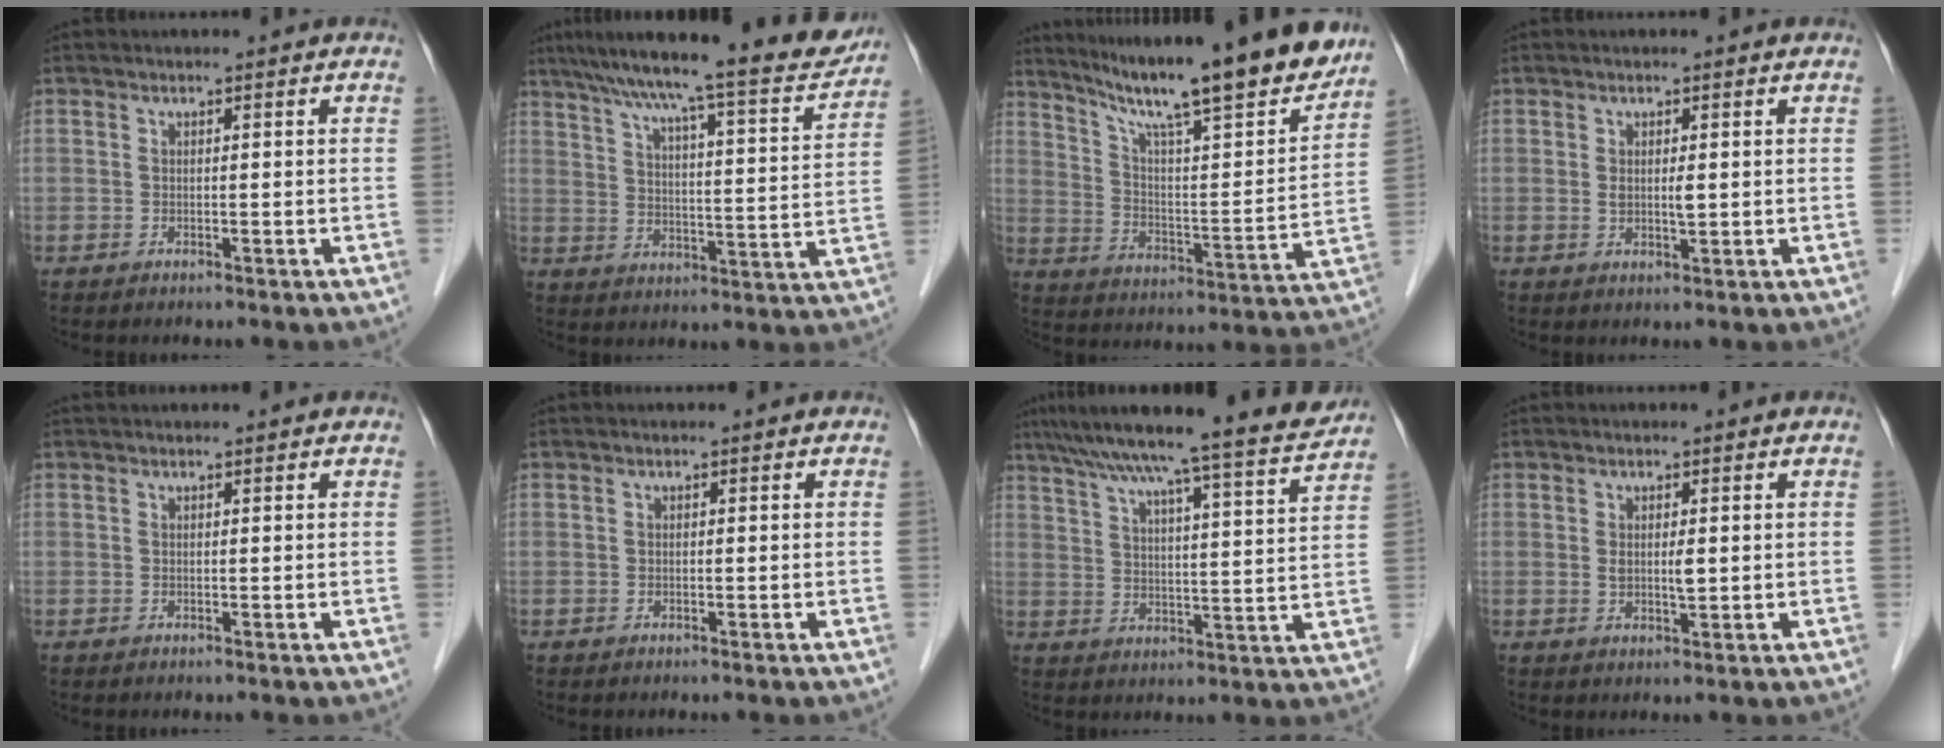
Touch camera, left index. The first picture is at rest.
{"total": 20.9, "force": [18.2, 1.6, 10.1], "torque": [-0.158, -0.014, 0.247]}
{"total": 21.0, "force": [18.0, 0.9, 10.6], "torque": [-0.172, -0.030, 0.270]}
{"total": 1.9, "force": [0.2, 0.5, 1.8], "torque": [-0.034, -0.003, 0.005]}
{"total": 1.4, "force": [1.3, 0.1, 0.3], "torque": [-0.008, 0.021, 0.021]}
{"total": 0.0}
{"total": 18.1, "force": [16.2, -0.7, 8.1], "torque": [-0.130, -0.016, 0.221]}
{"total": 2.2, "force": [0.3, 0.6, 2.1], "torque": [-0.038, -0.004, 0.006]}